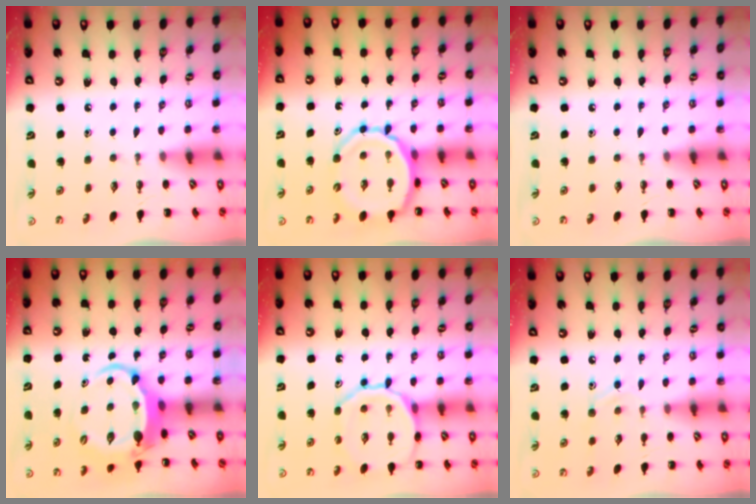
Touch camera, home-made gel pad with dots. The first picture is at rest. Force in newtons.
{"total": 11.9, "press": 11.3, "slide": 3.7}
{"total": 0.0}
{"total": 6.2, "press": 6.1, "slide": 1.1}
{"total": 14.0, "press": 13.8, "slide": 1.8}
{"total": 8.3, "press": 8.1, "slide": 1.8}